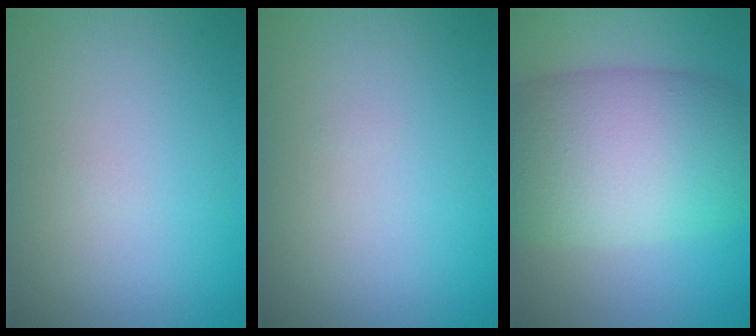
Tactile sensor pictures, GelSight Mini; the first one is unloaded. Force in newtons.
{"total": 0.0}
{"total": 12.0, "press": 12.0, "slide": 0.6}